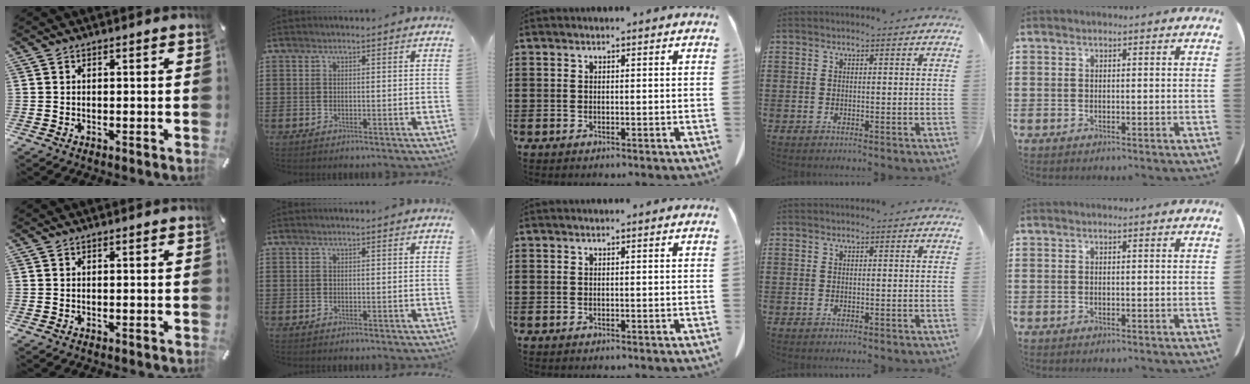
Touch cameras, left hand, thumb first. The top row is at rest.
{}